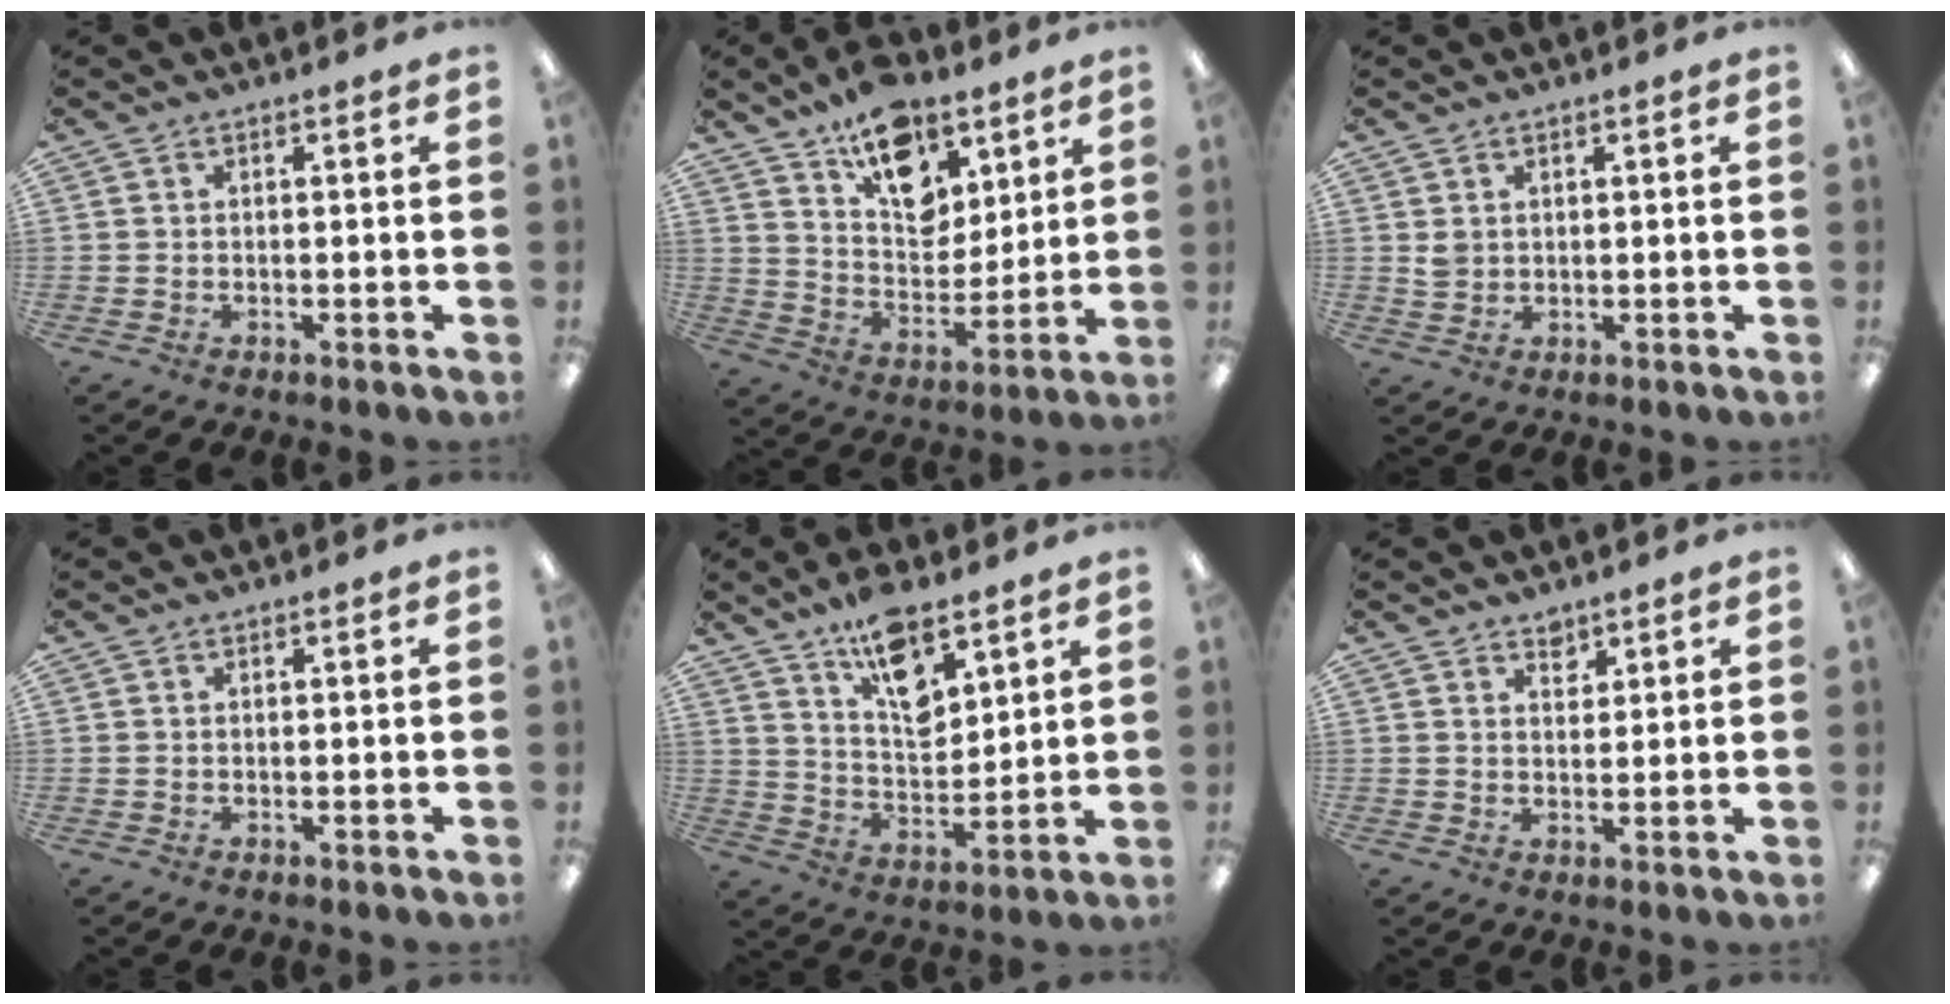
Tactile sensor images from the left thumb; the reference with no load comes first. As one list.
[{"total": 15.5, "force": [10.6, 8.9, 7.0], "torque": [-0.103, -0.063, 0.191]}, {"total": 2.3, "force": [1.0, 1.8, 0.9], "torque": [-0.020, 0.002, 0.019]}, {"total": 0.0}, {"total": 12.5, "force": [8.9, 5.2, 7.0], "torque": [-0.112, -0.048, 0.158]}, {"total": 2.6, "force": [2.3, 1.2, 0.5], "torque": [0.003, -0.016, 0.040]}]